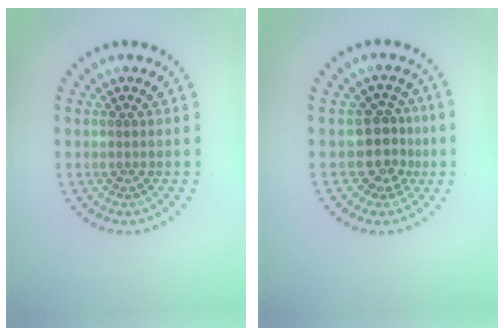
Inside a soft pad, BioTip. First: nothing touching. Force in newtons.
{"total": 3.0, "press": 2.3, "slide": 1.8}